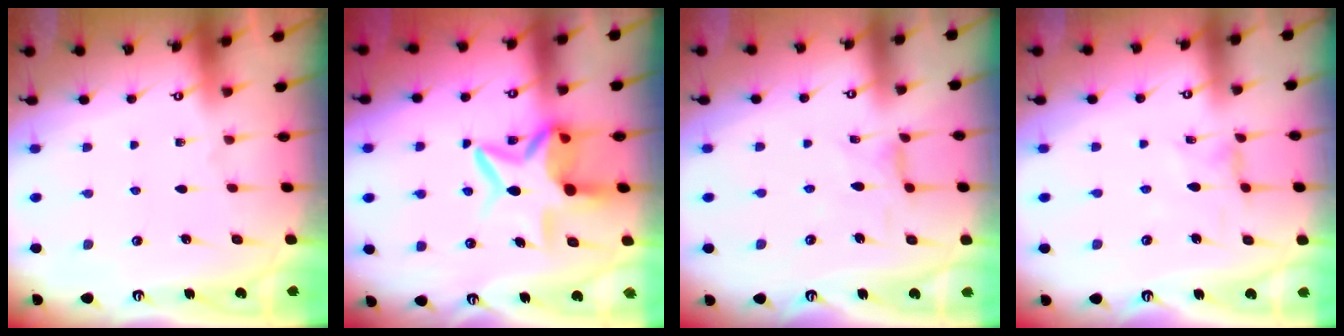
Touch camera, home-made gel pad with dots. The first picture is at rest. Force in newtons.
{"total": 11.1, "press": 11.1, "slide": 1.1}
{"total": 1.3, "press": 1.2, "slide": 0.4}
{"total": 0.6, "press": 0.5, "slide": 0.3}